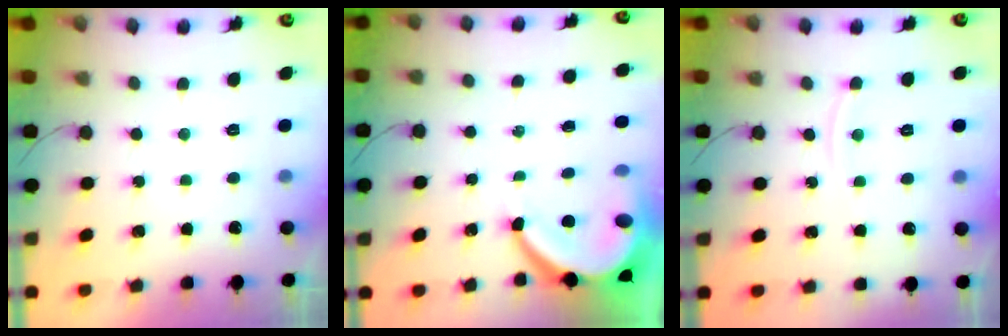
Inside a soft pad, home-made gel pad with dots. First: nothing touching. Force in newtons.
{"total": 9.3, "press": 9.3, "slide": 1.3}
{"total": 4.7, "press": 4.7, "slide": 0.2}